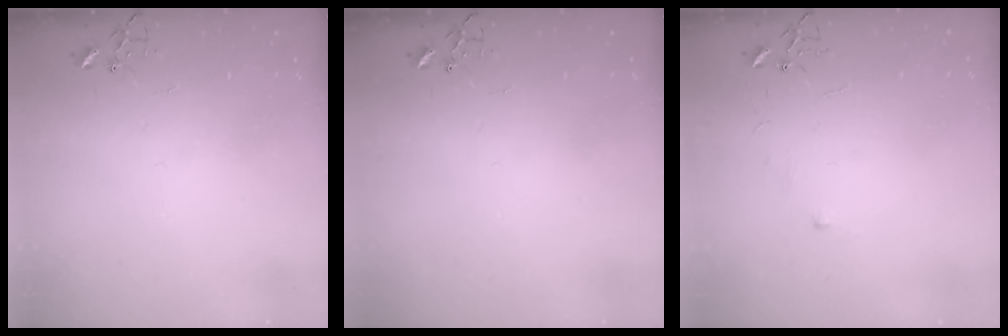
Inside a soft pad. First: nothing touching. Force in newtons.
{"total": 0.0}
{"total": 4.7, "press": 4.6, "slide": 0.6}